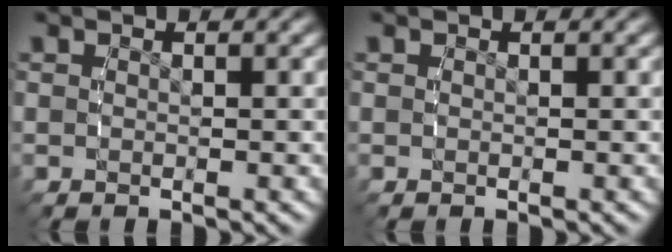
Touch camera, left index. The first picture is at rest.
{"total": 0.0}